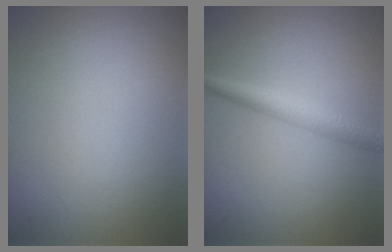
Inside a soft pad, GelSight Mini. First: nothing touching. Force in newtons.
{"total": 2.4, "press": 2.4, "slide": 0.0}